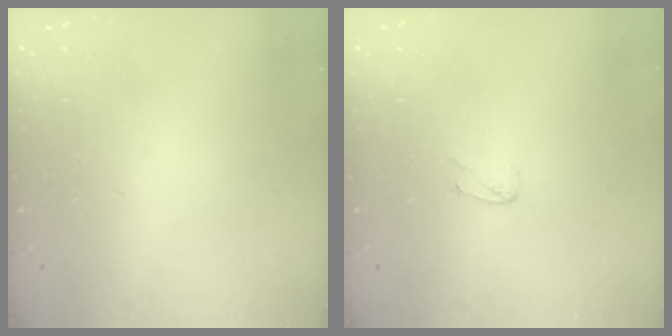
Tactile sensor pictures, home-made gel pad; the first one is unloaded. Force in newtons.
{"total": 3.0, "press": 3.0, "slide": 0.3}